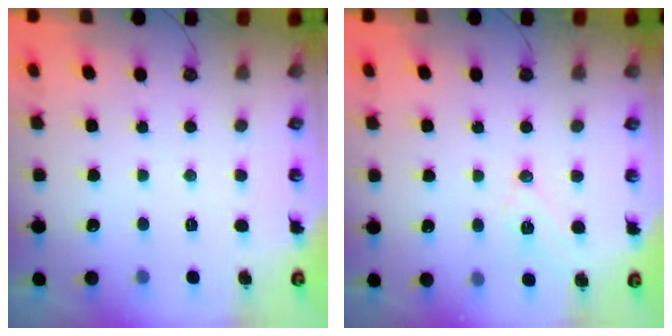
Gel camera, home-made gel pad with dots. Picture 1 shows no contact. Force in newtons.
{"total": 9.0, "press": 8.3, "slide": 3.5}